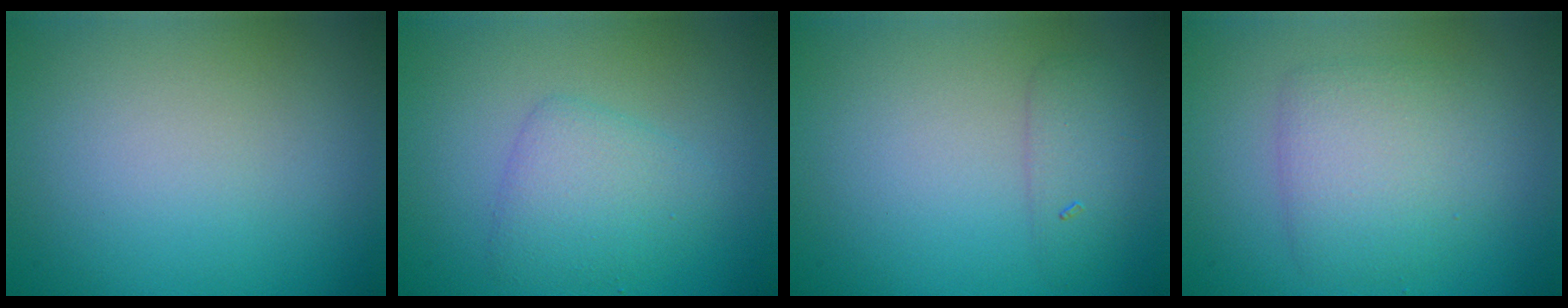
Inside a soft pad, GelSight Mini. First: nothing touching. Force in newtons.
{"total": 2.9, "press": 2.9, "slide": 0.1}
{"total": 1.8, "press": 1.8, "slide": 0.1}
{"total": 3.9, "press": 3.9, "slide": 0.1}